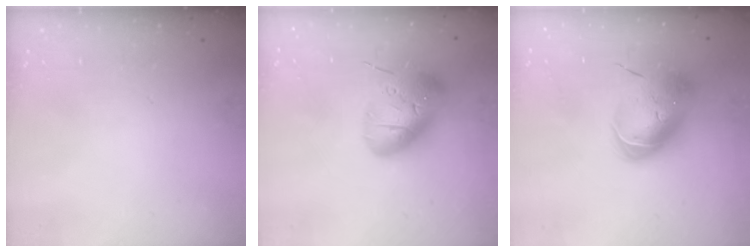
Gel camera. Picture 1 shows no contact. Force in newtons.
{"total": 19.5, "press": 19.1, "slide": 3.7}
{"total": 13.0, "press": 12.8, "slide": 2.4}